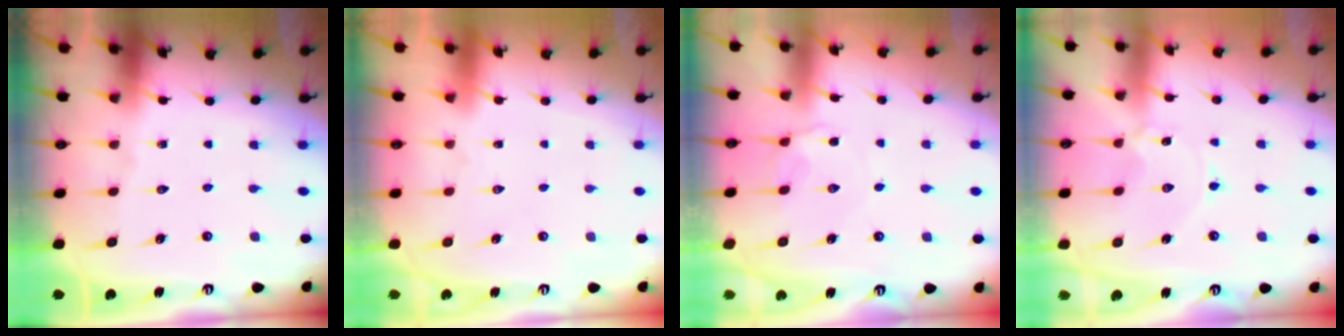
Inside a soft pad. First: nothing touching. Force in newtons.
{"total": 1.6, "press": 1.6, "slide": 0.1}
{"total": 3.5, "press": 3.4, "slide": 0.5}
{"total": 0.0}